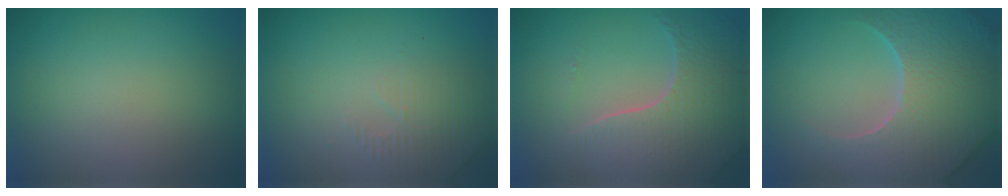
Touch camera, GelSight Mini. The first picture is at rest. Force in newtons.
{"total": 2.3, "press": 2.2, "slide": 0.6}
{"total": 6.4, "press": 5.0, "slide": 4.0}
{"total": 7.7, "press": 7.4, "slide": 2.0}